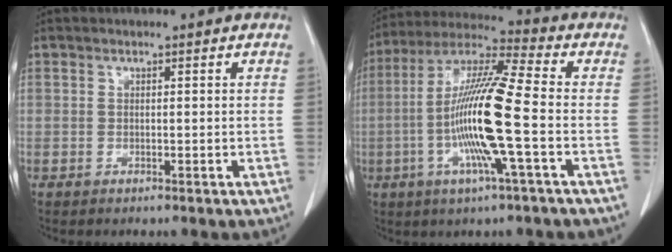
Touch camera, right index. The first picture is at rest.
{"total": 15.2, "force": [-2.9, -0.1, 15.0], "torque": [-0.295, -0.002, -0.066]}